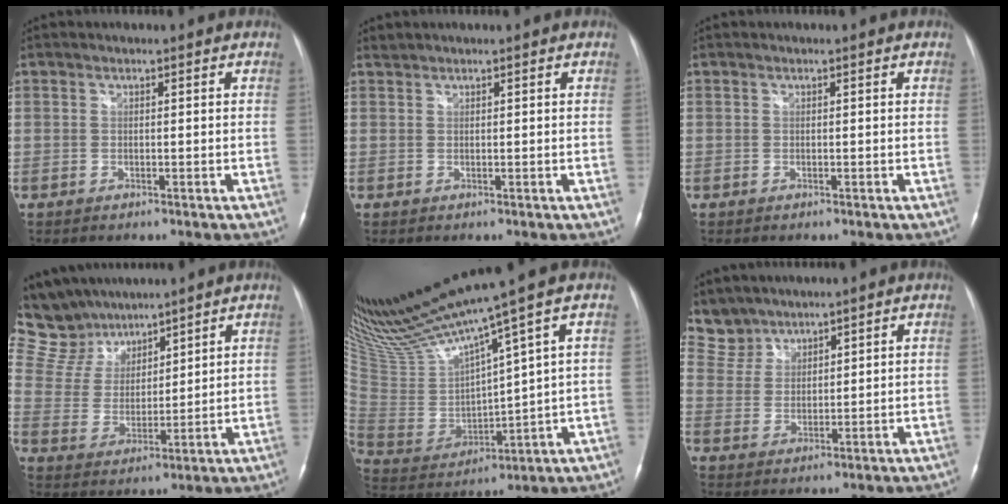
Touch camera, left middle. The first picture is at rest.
{"total": 0.6, "force": [0.6, 0.0, -0.1], "torque": [-0.004, 0.007, 0.014]}
{"total": 0.0}
{"total": 12.1, "force": [10.7, 5.3, 1.7], "torque": [-0.050, 0.022, 0.221]}
{"total": 15.5, "force": [12.7, -1.3, 8.7], "torque": [-0.170, -0.015, 0.255]}
{"total": 5.3, "force": [4.8, 2.2, -0.6], "torque": [0.013, 0.006, 0.105]}